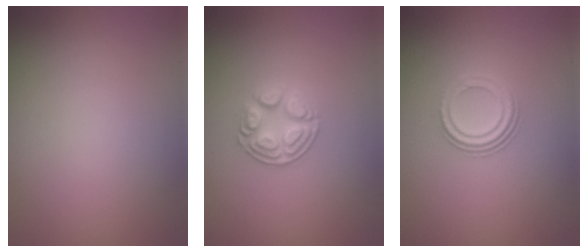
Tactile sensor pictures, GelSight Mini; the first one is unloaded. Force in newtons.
{"total": 3.2, "press": 2.6, "slide": 2.0}
{"total": 2.9, "press": 2.0, "slide": 2.0}